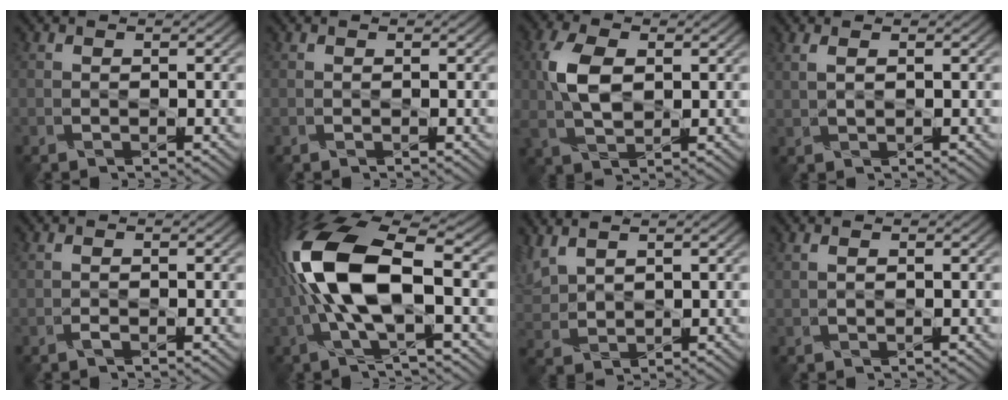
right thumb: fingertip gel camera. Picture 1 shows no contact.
{"total": 0.0}
{"total": 6.4, "force": [1.1, 3.6, 5.2], "torque": [-0.124, 0.007, 0.020]}
{"total": 1.4, "force": [0.7, 0.3, 1.1], "torque": [-0.033, 0.001, 0.018]}
{"total": 0.7, "force": [-0.3, 0.1, 0.6], "torque": [-0.015, 0.001, -0.005]}
{"total": 13.6, "force": [-0.5, 5.3, 12.5], "torque": [-0.298, 0.013, -0.016]}
{"total": 4.5, "force": [3.0, 2.0, 2.6], "torque": [-0.077, 0.009, 0.067]}
{"total": 0.8, "force": [0.4, 0.2, 0.6], "torque": [-0.018, 0.003, 0.011]}